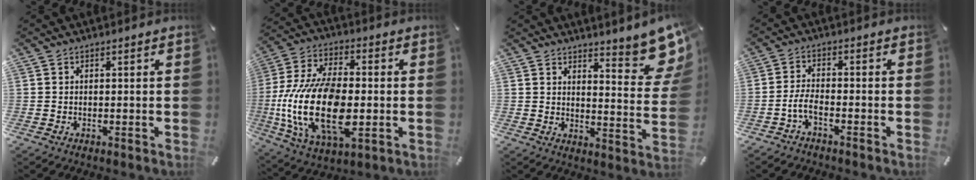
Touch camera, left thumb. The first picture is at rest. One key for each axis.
{"total": 21.7, "fx": -2.9, "fy": 12.2, "fz": 17.8, "tx": -0.378, "ty": -0.013, "tz": -0.049}
{"total": 11.5, "fx": 8.6, "fy": 3.2, "fz": 6.9, "tx": -0.073, "ty": -0.074, "tz": 0.148}
{"total": 4.6, "fx": -2.5, "fy": 1.8, "fz": 3.4, "tx": -0.078, "ty": 0.006, "tz": -0.049}